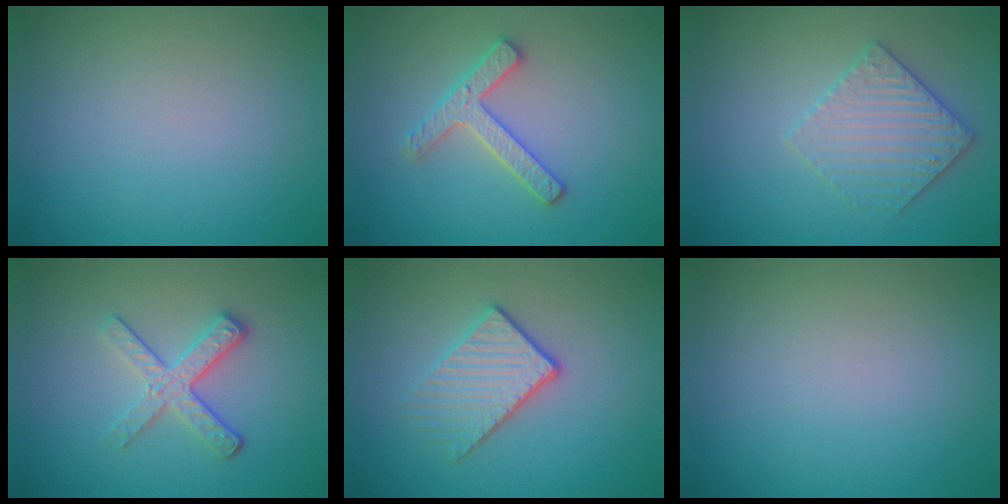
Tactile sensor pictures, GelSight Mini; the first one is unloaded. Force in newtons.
{"total": 2.7, "press": 2.6, "slide": 0.5}
{"total": 3.2, "press": 3.0, "slide": 1.1}
{"total": 3.3, "press": 2.6, "slide": 2.0}
{"total": 3.3, "press": 2.7, "slide": 1.8}
{"total": 0.0}